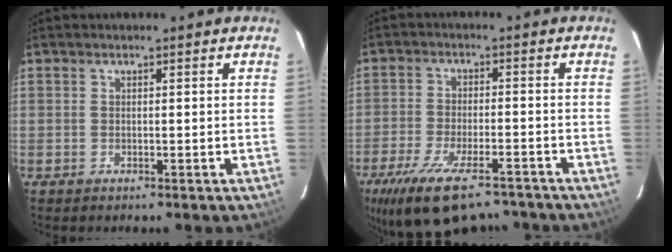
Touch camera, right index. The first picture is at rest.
{"total": 18.0, "force": [-13.3, 6.5, 10.3], "torque": [-0.212, -0.041, -0.210]}